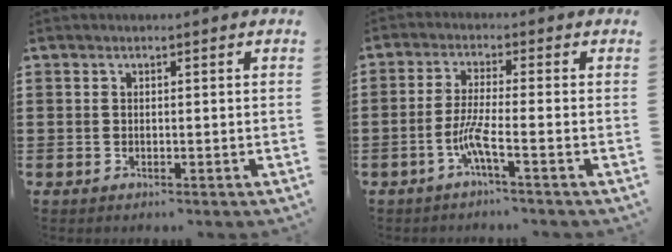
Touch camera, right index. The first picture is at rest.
{"total": 5.1, "force": [-2.4, 0.0, 4.5], "torque": [-0.105, -0.014, -0.053]}